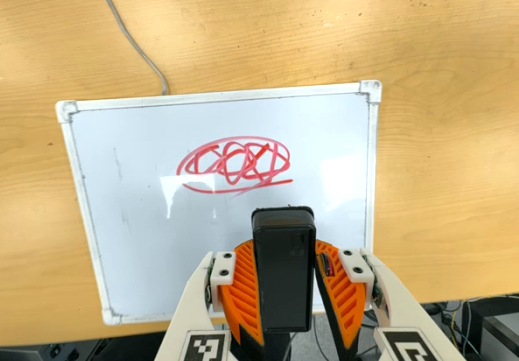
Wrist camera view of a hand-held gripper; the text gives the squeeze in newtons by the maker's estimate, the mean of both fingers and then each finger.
{"total": 7.4, "left": 6.6, "right": 8.2}